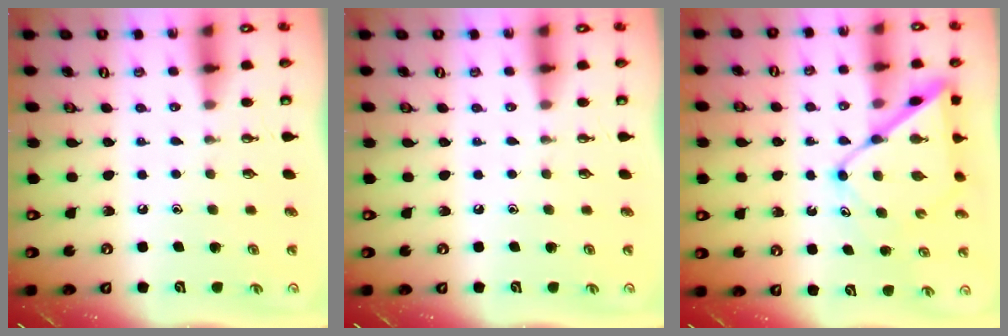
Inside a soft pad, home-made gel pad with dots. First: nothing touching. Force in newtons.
{"total": 0.0}
{"total": 12.6, "press": 12.5, "slide": 1.0}